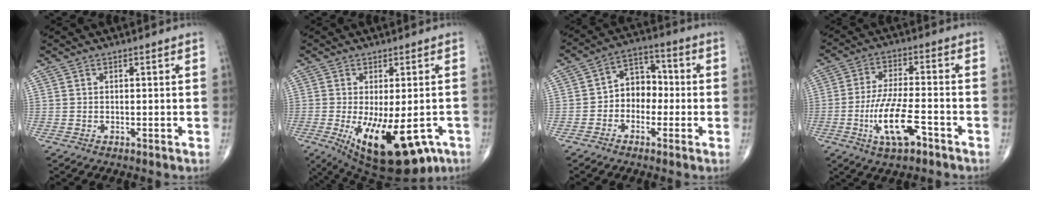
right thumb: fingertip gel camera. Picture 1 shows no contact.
{"total": 17.8, "force": [-6.9, 7.5, 14.6], "torque": [-0.198, -0.020, -0.084]}
{"total": 7.6, "force": [-1.2, 5.9, 4.6], "torque": [-0.036, 0.034, -0.038]}
{"total": 10.8, "force": [-4.6, 3.5, 9.1], "torque": [-0.181, 0.020, -0.081]}